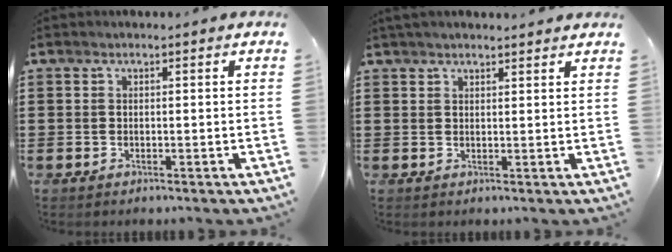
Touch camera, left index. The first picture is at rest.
{"total": 1.7, "force": [1.7, 0.2, 0.4], "torque": [-0.012, 0.003, 0.032]}